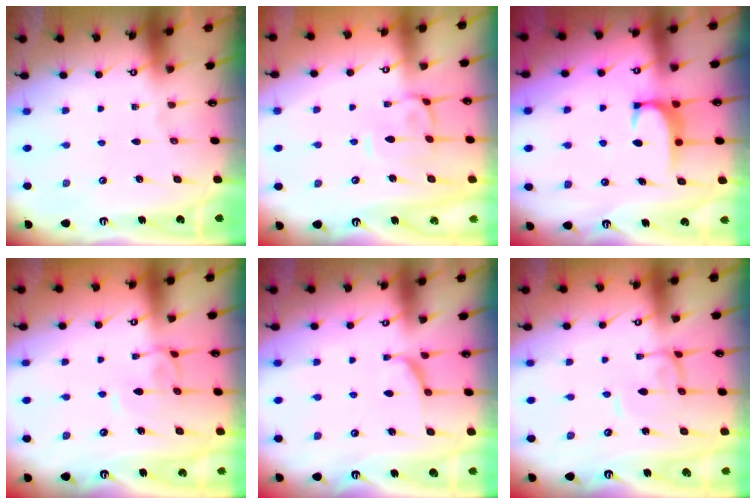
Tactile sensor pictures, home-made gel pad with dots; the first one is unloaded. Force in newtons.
{"total": 2.0, "press": 1.6, "slide": 1.1}
{"total": 1.9, "press": 1.8, "slide": 0.5}
{"total": 2.5, "press": 2.5, "slide": 0.5}
{"total": 2.4, "press": 2.2, "slide": 0.9}
{"total": 1.6, "press": 1.5, "slide": 0.1}